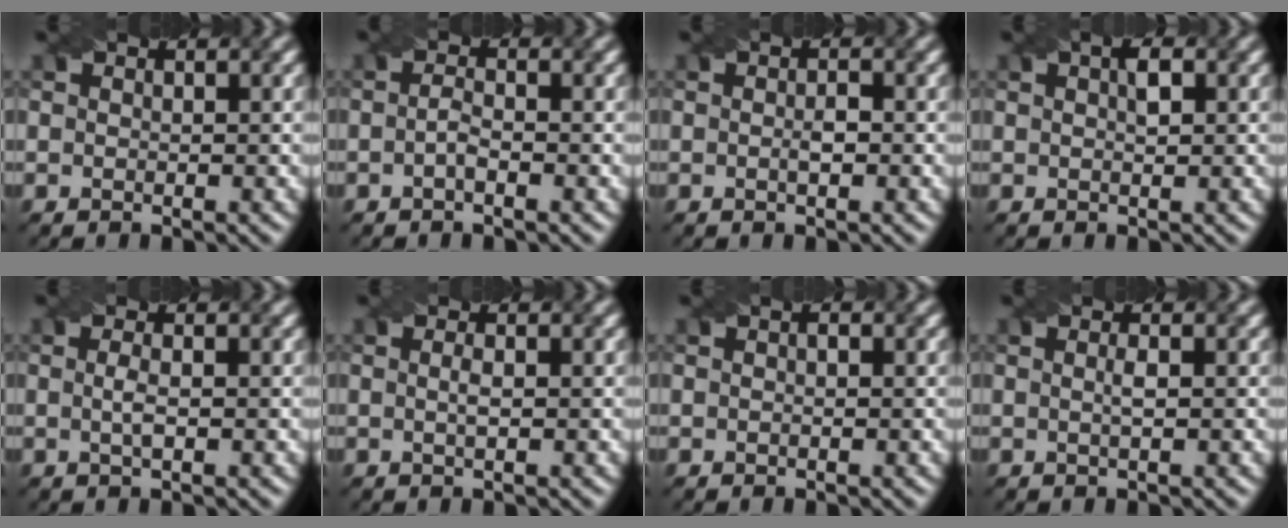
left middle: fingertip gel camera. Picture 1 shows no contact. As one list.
[{"total": 1.2, "force": [-0.6, 0.3, 1.0], "torque": [-0.023, 0.001, -0.012]}, {"total": 1.1, "force": [-0.3, 0.3, 1.0], "torque": [-0.023, -0.001, -0.004]}, {"total": 1.5, "force": [0.5, 0.6, 1.3], "torque": [-0.023, 0.003, 0.009]}, {"total": 1.3, "force": [-0.1, 0.3, 1.3], "torque": [-0.029, 0.002, -0.002]}, {"total": 0.9, "force": [-0.1, 0.2, 0.9], "torque": [-0.020, 0.003, -0.001]}, {"total": 0.5, "force": [0.0, 0.3, 0.4], "torque": [-0.007, 0.001, 0.000]}, {"total": 1.0, "force": [0.0, 0.2, 1.0], "torque": [-0.018, 0.003, 0.000]}]